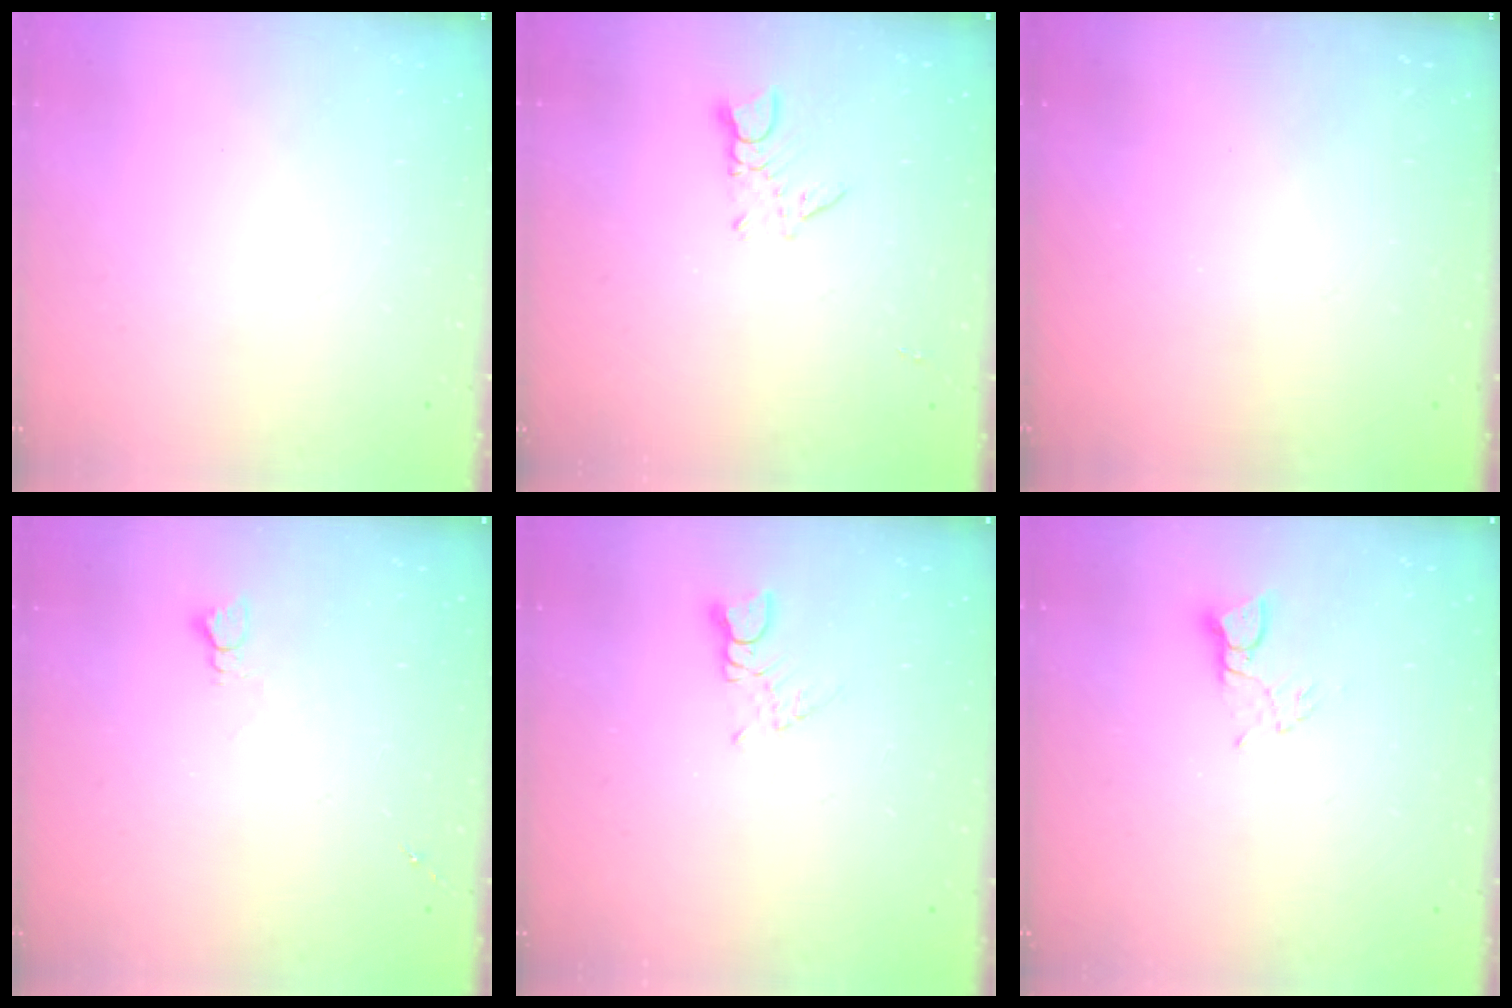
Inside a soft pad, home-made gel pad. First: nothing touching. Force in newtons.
{"total": 3.6, "press": 3.6, "slide": 0.6}
{"total": 0.0}
{"total": 2.6, "press": 2.5, "slide": 0.4}
{"total": 2.3, "press": 2.3, "slide": 0.3}
{"total": 2.6, "press": 2.6, "slide": 0.1}